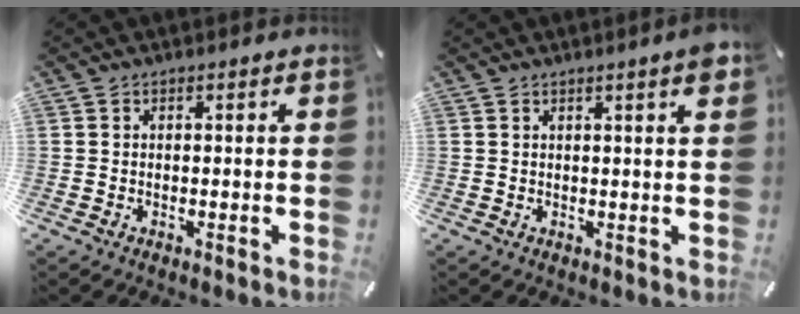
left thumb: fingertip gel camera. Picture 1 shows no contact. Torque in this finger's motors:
{"motor_torque": [2.49, 2.52, 1.41, -1.35, 0.33]}